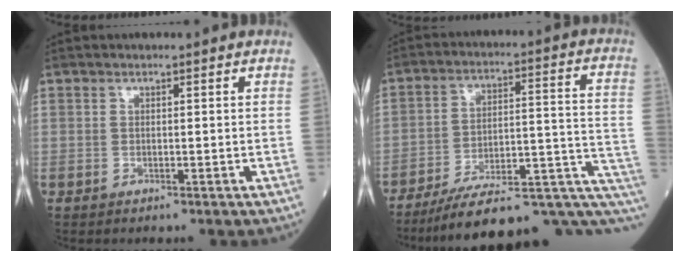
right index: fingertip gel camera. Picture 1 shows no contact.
{"total": 21.7, "force": [-16.1, 4.4, 13.9], "torque": [-0.141, 0.044, -0.232]}